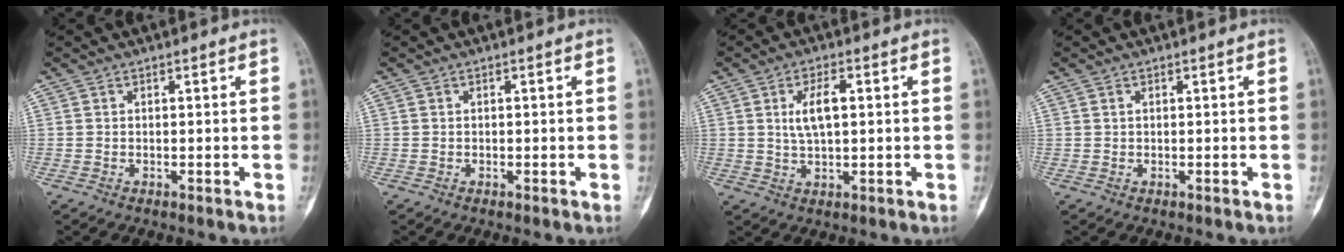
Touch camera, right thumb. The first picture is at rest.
{"total": 0.0}
{"total": 5.9, "force": [1.2, 2.4, 5.2], "torque": [-0.099, 0.000, 0.023]}
{"total": 0.6, "force": [0.3, 0.4, 0.4], "torque": [-0.006, 0.001, 0.006]}